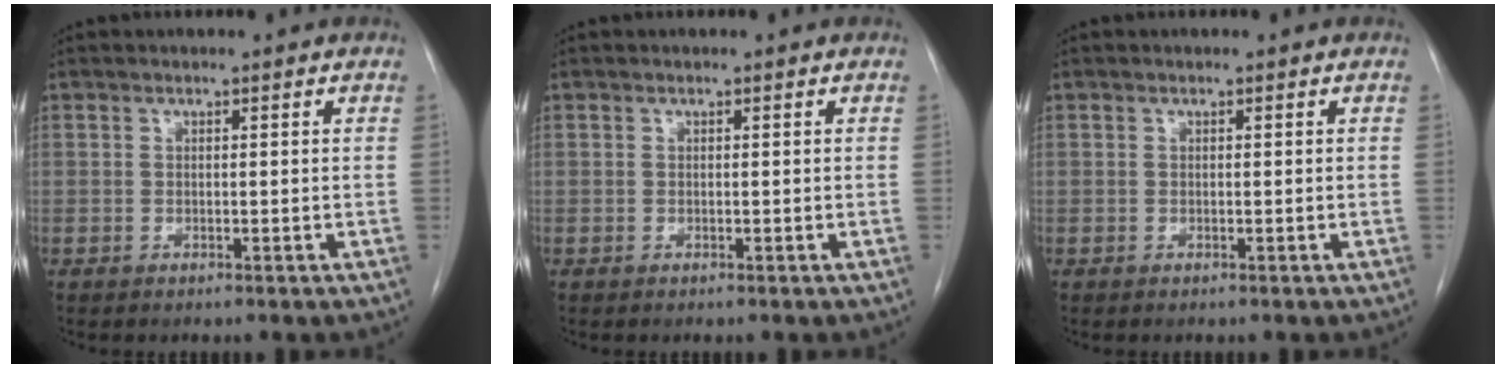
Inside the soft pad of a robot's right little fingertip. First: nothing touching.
{"total": 0.0}
{"total": 0.0}